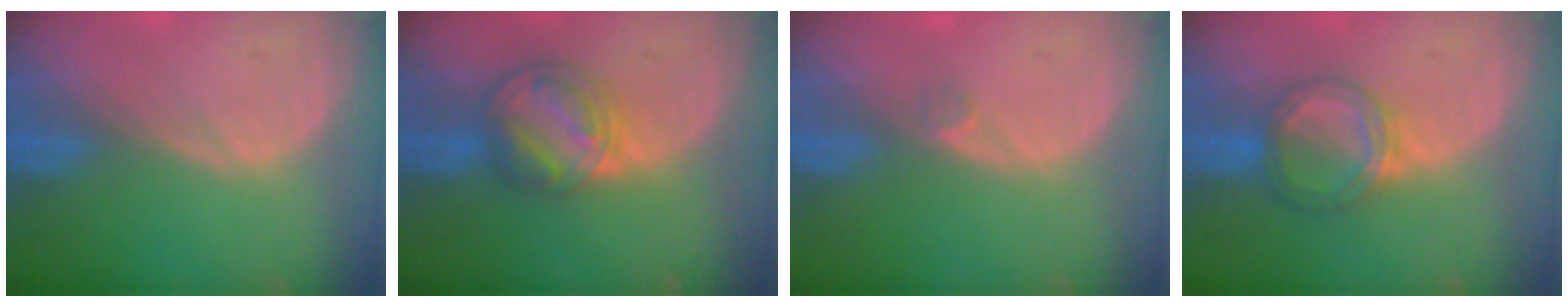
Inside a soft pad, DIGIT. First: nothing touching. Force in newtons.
{"total": 7.5, "press": 6.6, "slide": 3.6}
{"total": 0.9, "press": 0.8, "slide": 0.5}
{"total": 5.4, "press": 5.2, "slide": 1.7}